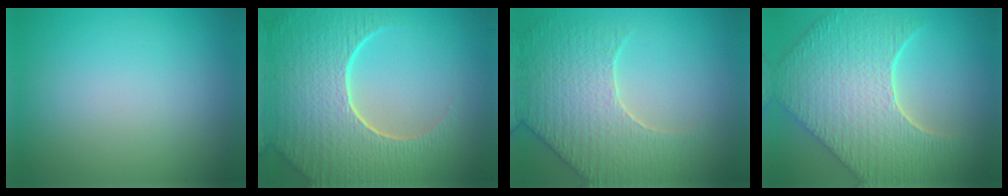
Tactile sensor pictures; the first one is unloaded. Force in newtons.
{"total": 9.4, "press": 6.7, "slide": 6.6}
{"total": 6.0, "press": 5.4, "slide": 2.7}
{"total": 8.8, "press": 7.2, "slide": 5.0}